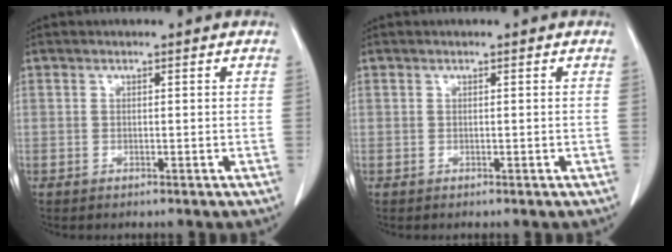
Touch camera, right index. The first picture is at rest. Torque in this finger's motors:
{"motor_torque": [0.00, 0.00, 0.00, 0.00]}